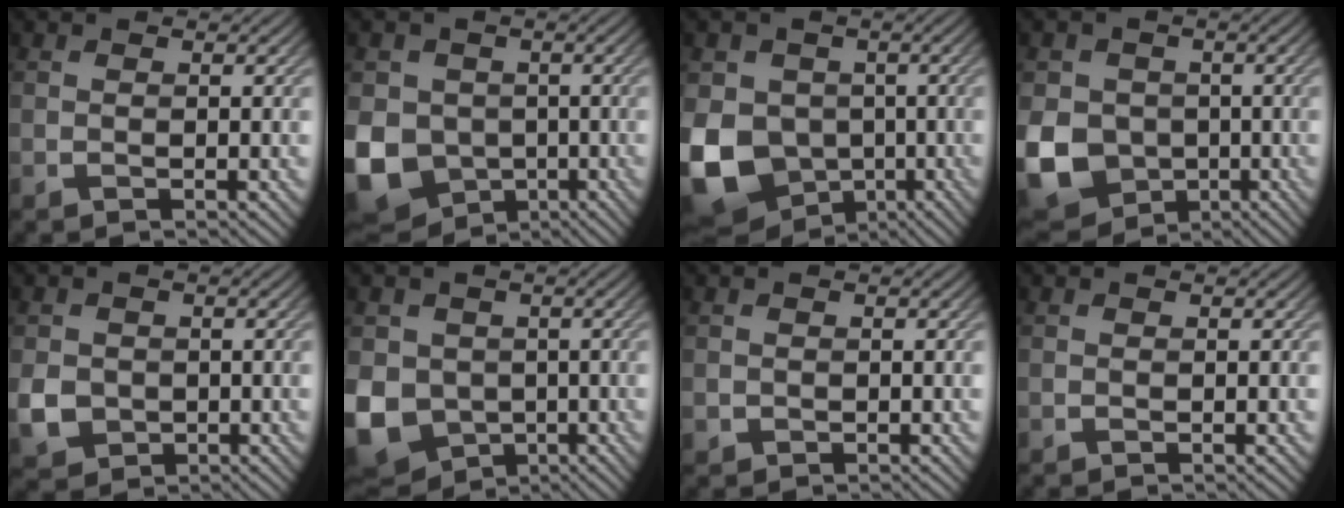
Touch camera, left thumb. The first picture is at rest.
{"total": 11.5, "force": [-2.6, 9.8, 5.4], "torque": [-0.155, -0.041, -0.060]}
{"total": 14.9, "force": [-4.0, 12.3, 7.3], "torque": [-0.191, -0.038, -0.092]}
{"total": 11.4, "force": [-2.6, 10.0, 5.0], "torque": [-0.143, -0.042, -0.067]}
{"total": 4.2, "force": [-0.6, 3.7, 1.8], "torque": [-0.048, -0.010, -0.015]}
{"total": 10.3, "force": [-2.0, 8.7, 5.1], "torque": [-0.149, -0.036, -0.041]}
{"total": 0.7, "force": [0.0, 0.7, 0.1], "torque": [-0.003, -0.006, -0.001]}
{"total": 0.0}